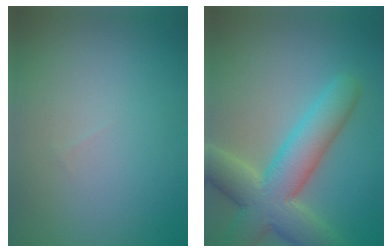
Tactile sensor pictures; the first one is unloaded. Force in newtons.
{"total": 8.2, "press": 8.2, "slide": 0.6}